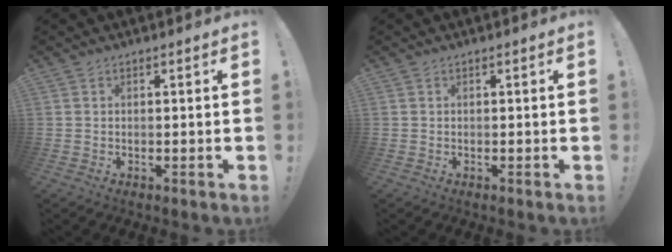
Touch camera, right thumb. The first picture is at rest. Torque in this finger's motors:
{"motor_torque": [0.00, 0.00, 0.01, 0.01, 0.00]}